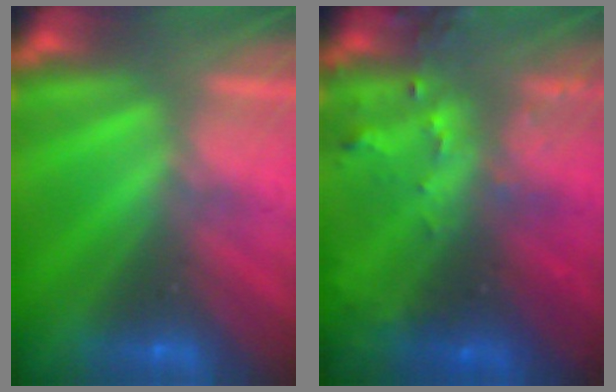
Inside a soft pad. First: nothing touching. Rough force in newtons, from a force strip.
{"total": 6.7}